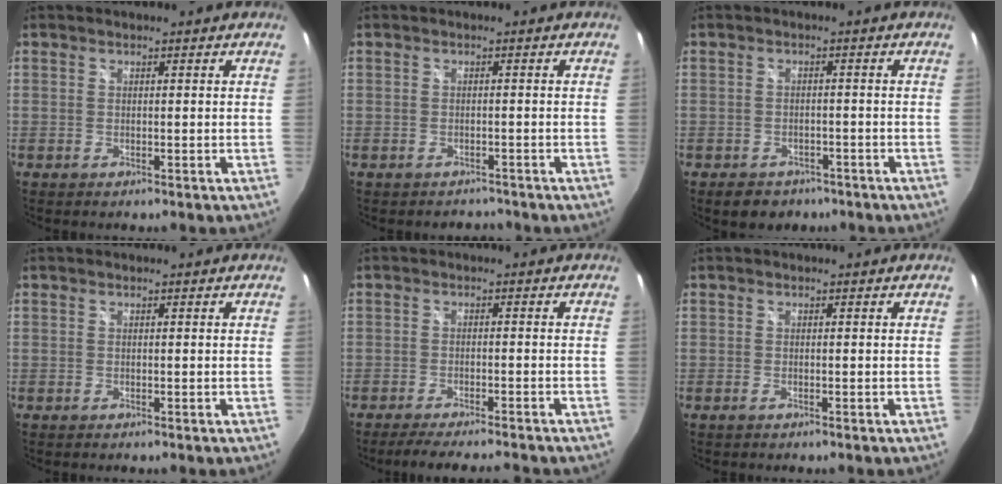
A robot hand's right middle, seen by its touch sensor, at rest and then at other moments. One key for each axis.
{"total": 2.4, "fx": -2.2, "fy": 1.0, "fz": 0.0, "tx": 0.001, "ty": 0.002, "tz": -0.029}
{"total": 5.0, "fx": -3.6, "fy": 3.1, "fz": 1.6, "tx": -0.034, "ty": -0.001, "tz": -0.044}
{"total": 0.0}
{"total": 9.2, "fx": -8.2, "fy": 0.6, "fz": 4.2, "tx": -0.090, "ty": -0.014, "tz": -0.124}
{"total": 0.6, "fx": -0.4, "fy": -0.1, "fz": 0.4, "tx": -0.007, "ty": -0.001, "tz": -0.010}